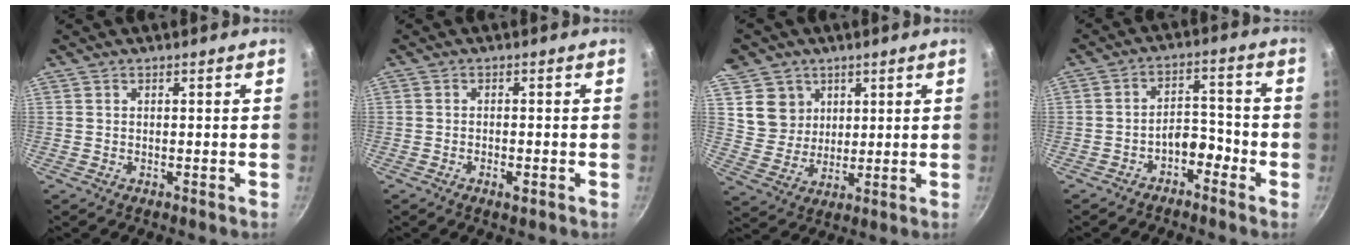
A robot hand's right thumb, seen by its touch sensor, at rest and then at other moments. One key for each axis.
{"total": 2.1, "fx": -1.0, "fy": 0.7, "fz": 1.6, "tx": -0.033, "ty": 0.003, "tz": -0.019}
{"total": 8.4, "fx": 3.8, "fy": 7.3, "fz": 1.8, "tx": 0.008, "ty": -0.025, "tz": 0.072}
{"total": 5.3, "fx": -3.3, "fy": 2.9, "fz": 3.0, "tx": -0.018, "ty": 0.045, "tz": -0.057}